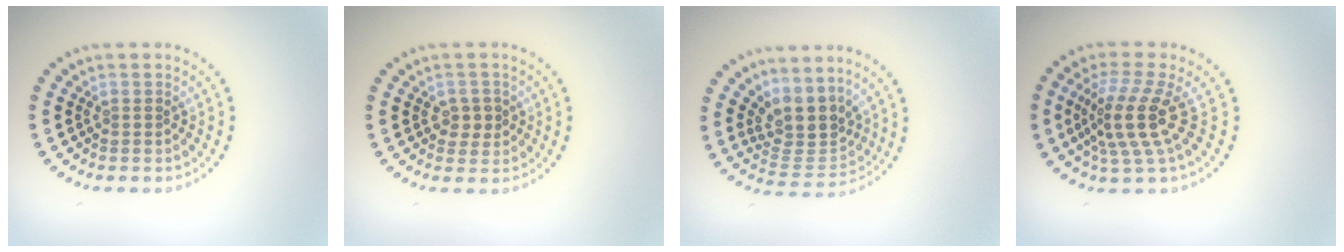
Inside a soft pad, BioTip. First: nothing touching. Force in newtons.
{"total": 1.8, "press": 1.8, "slide": 0.5}
{"total": 4.2, "press": 3.2, "slide": 2.7}
{"total": 4.4, "press": 3.3, "slide": 2.8}